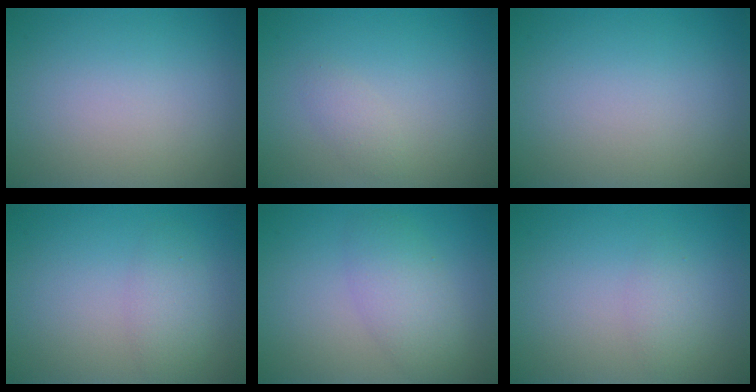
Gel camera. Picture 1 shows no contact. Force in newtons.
{"total": 1.1, "press": 1.1, "slide": 0.0}
{"total": 0.0}
{"total": 2.2, "press": 2.2, "slide": 0.1}
{"total": 3.5, "press": 3.5, "slide": 0.1}
{"total": 1.3, "press": 1.3, "slide": 0.0}